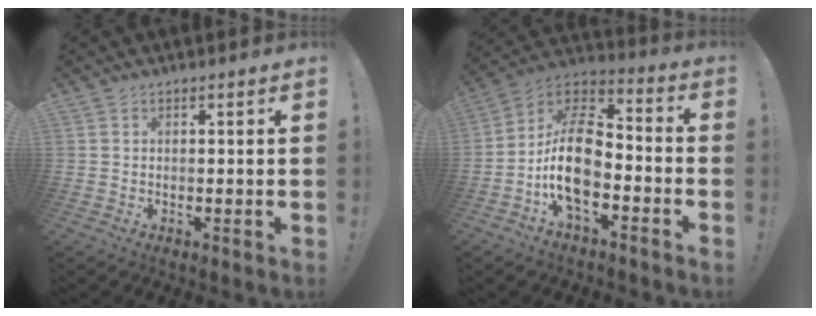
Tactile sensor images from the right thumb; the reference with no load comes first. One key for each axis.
{"total": 16.0, "fx": -4.8, "fy": 8.9, "fz": 12.3, "tx": -0.242, "ty": 0.031, "tz": -0.077}